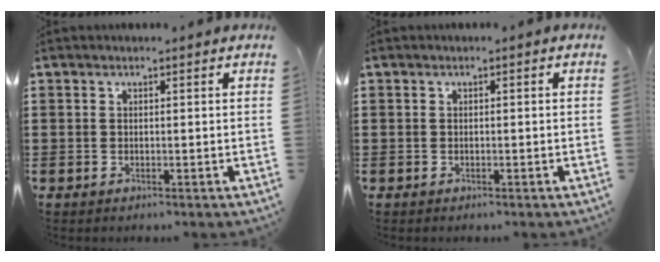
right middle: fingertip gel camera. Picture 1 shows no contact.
{"total": 0.0}